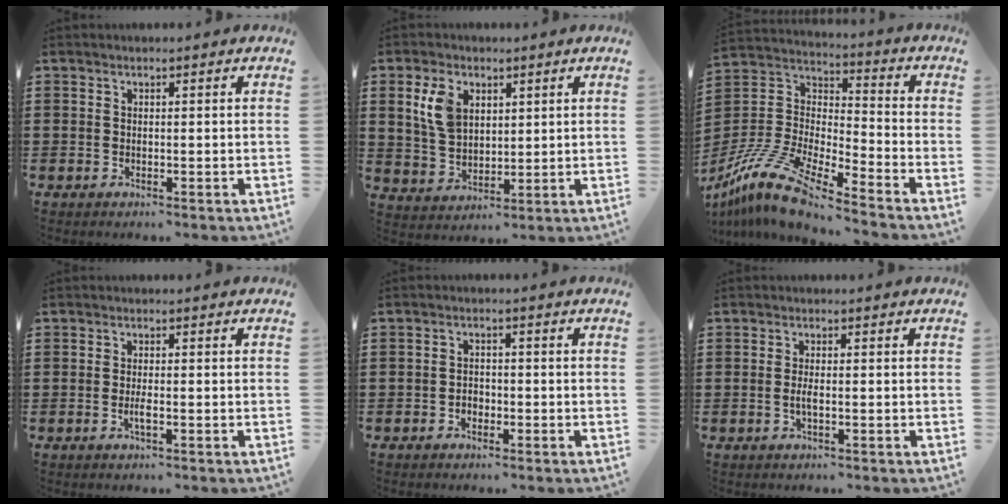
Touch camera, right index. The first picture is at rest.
{"total": 6.8, "force": [2.7, 4.4, 4.5], "torque": [-0.117, 0.008, 0.046]}
{"total": 12.3, "force": [-10.5, 1.8, 6.2], "torque": [-0.154, 0.011, -0.218]}
{"total": 2.0, "force": [-0.7, 0.3, 1.8], "torque": [-0.048, -0.005, -0.017]}
{"total": 1.6, "force": [-0.9, 1.2, 0.7], "torque": [-0.016, 0.000, -0.019]}
{"total": 1.8, "force": [-0.5, 0.3, 1.7], "torque": [-0.038, -0.004, -0.010]}